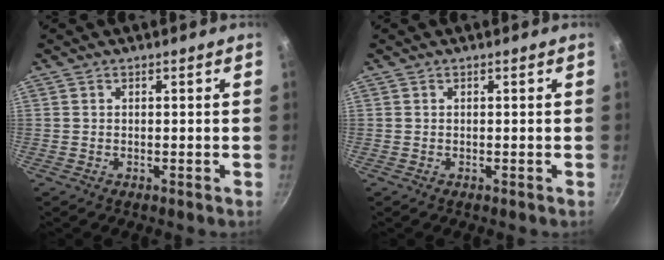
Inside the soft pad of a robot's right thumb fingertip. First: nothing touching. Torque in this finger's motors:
{"motor_torque": [0.00, 0.00, 0.00, 0.00, 0.00]}